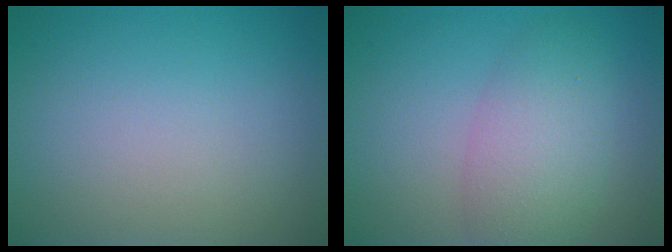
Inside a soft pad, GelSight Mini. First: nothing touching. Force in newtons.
{"total": 4.9, "press": 4.9, "slide": 0.1}